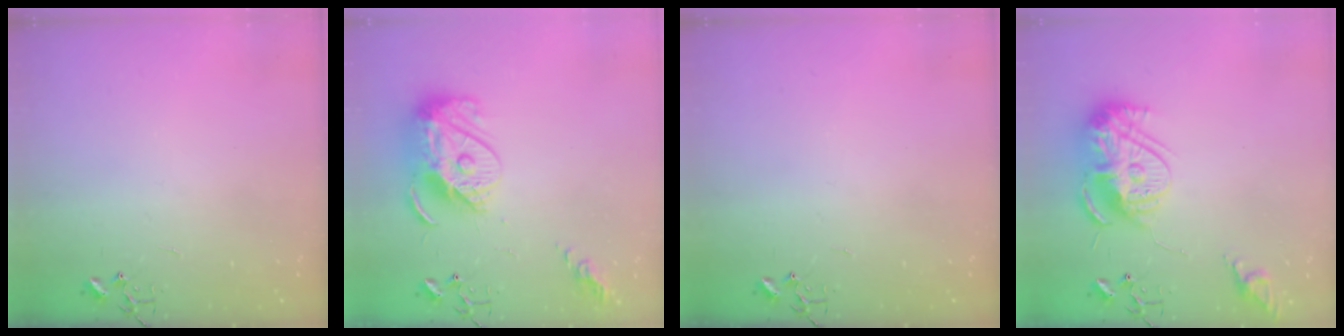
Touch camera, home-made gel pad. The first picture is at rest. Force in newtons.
{"total": 15.1, "press": 15.0, "slide": 1.1}
{"total": 0.0}
{"total": 15.2, "press": 15.2, "slide": 1.4}